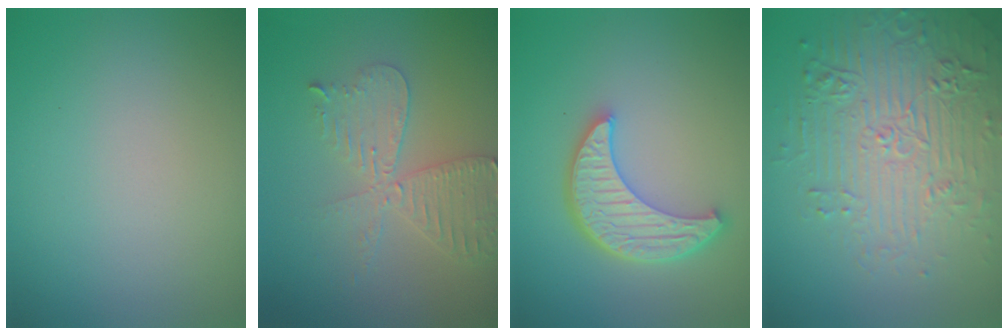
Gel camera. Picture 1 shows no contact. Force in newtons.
{"total": 4.4, "press": 3.8, "slide": 2.1}
{"total": 5.4, "press": 4.3, "slide": 3.2}
{"total": 6.0, "press": 4.8, "slide": 3.6}